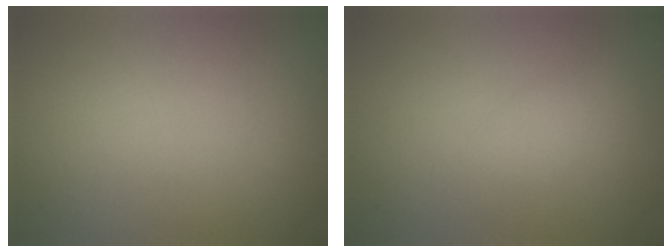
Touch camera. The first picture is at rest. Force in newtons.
{"total": 1.6, "press": 1.6, "slide": 0.0}